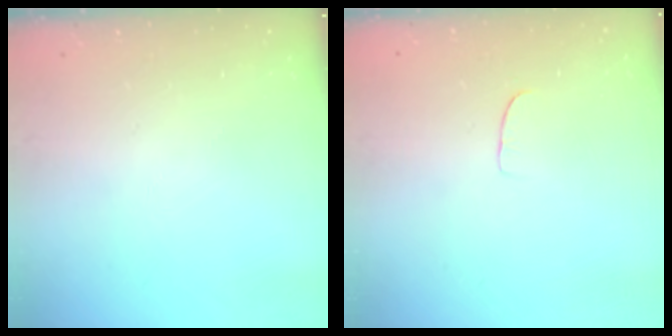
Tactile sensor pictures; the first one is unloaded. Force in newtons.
{"total": 5.7, "press": 5.7, "slide": 0.5}